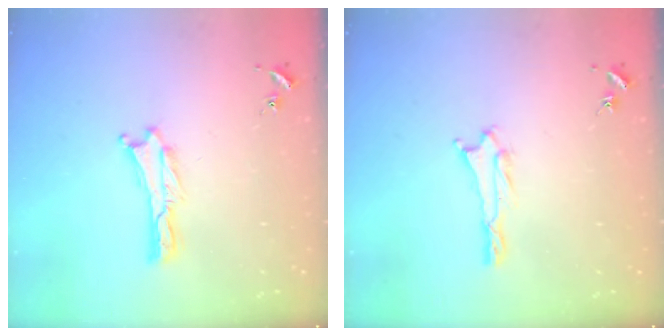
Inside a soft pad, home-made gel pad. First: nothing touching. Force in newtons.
{"total": 1.0, "press": 1.0, "slide": 0.1}